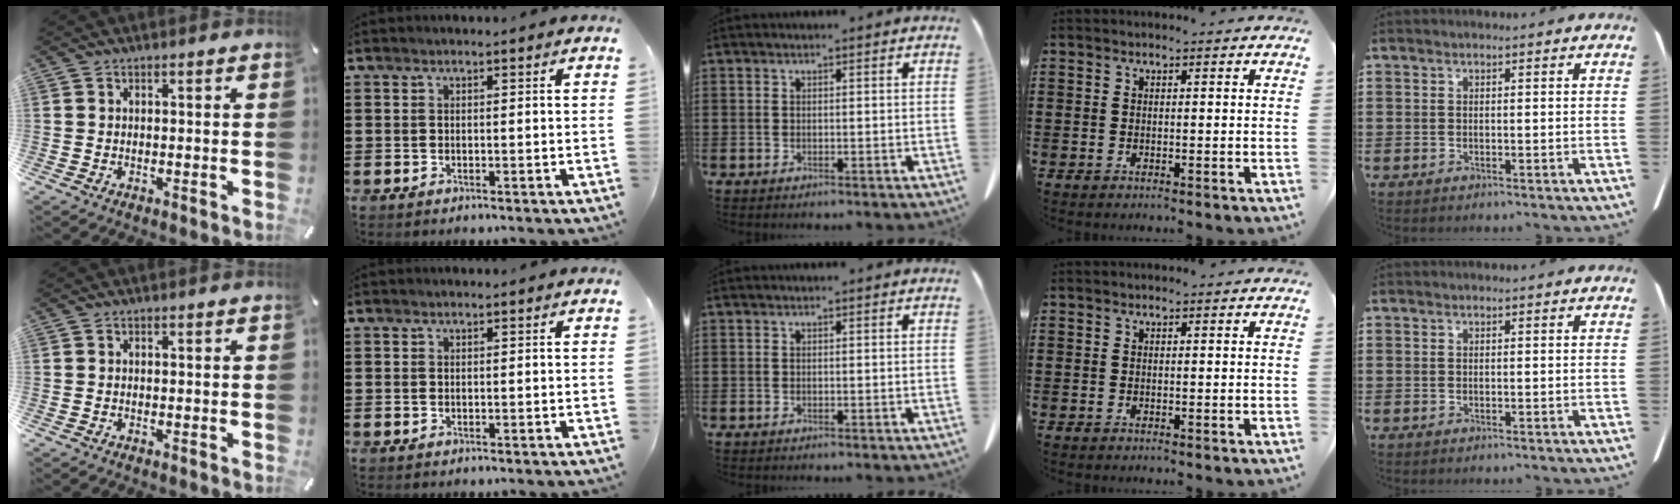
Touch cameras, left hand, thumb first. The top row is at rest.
{}